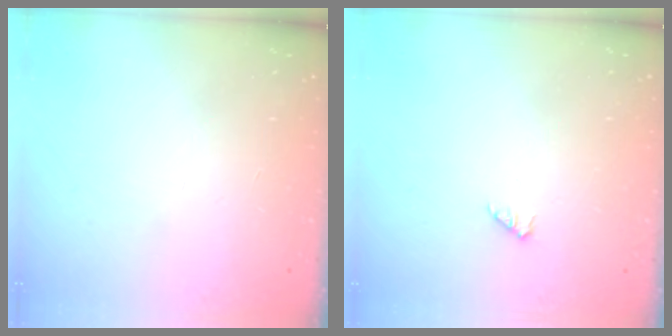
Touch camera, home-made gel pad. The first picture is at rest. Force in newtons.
{"total": 0.0}